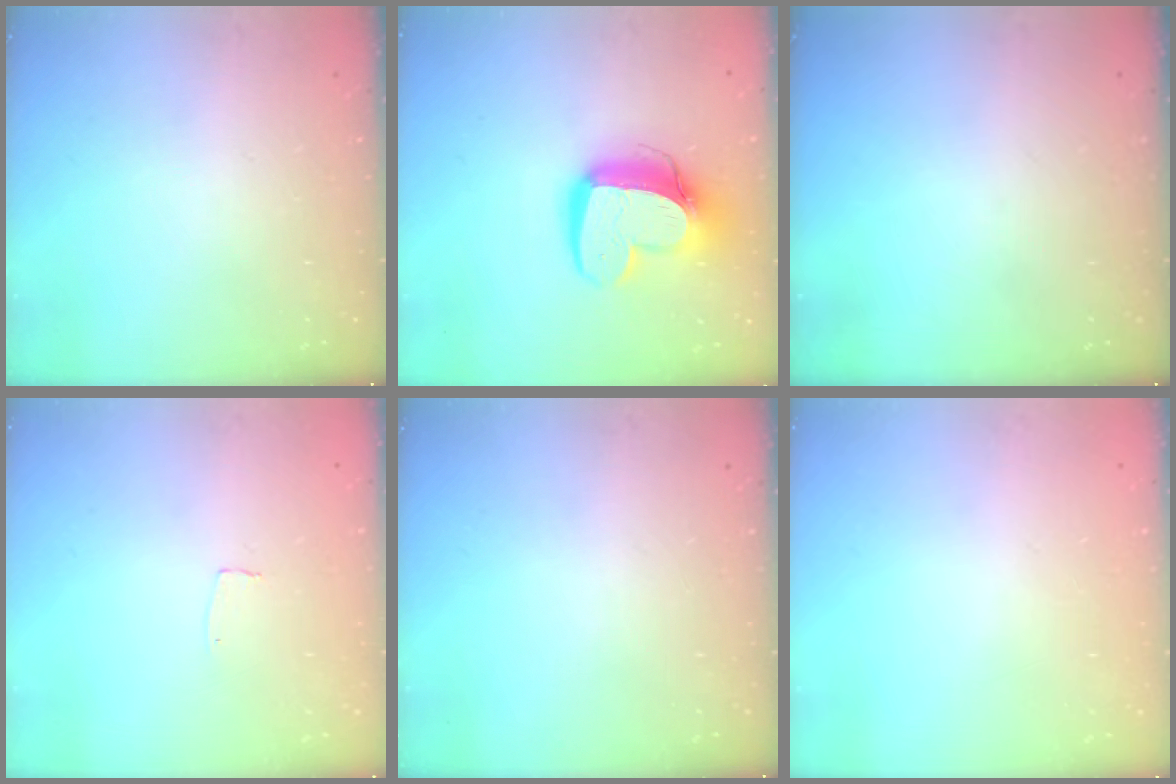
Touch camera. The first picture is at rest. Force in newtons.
{"total": 15.2, "press": 15.2, "slide": 1.4}
{"total": 0.0}
{"total": 3.0, "press": 3.0, "slide": 0.2}
{"total": 0.0}
{"total": 0.0}